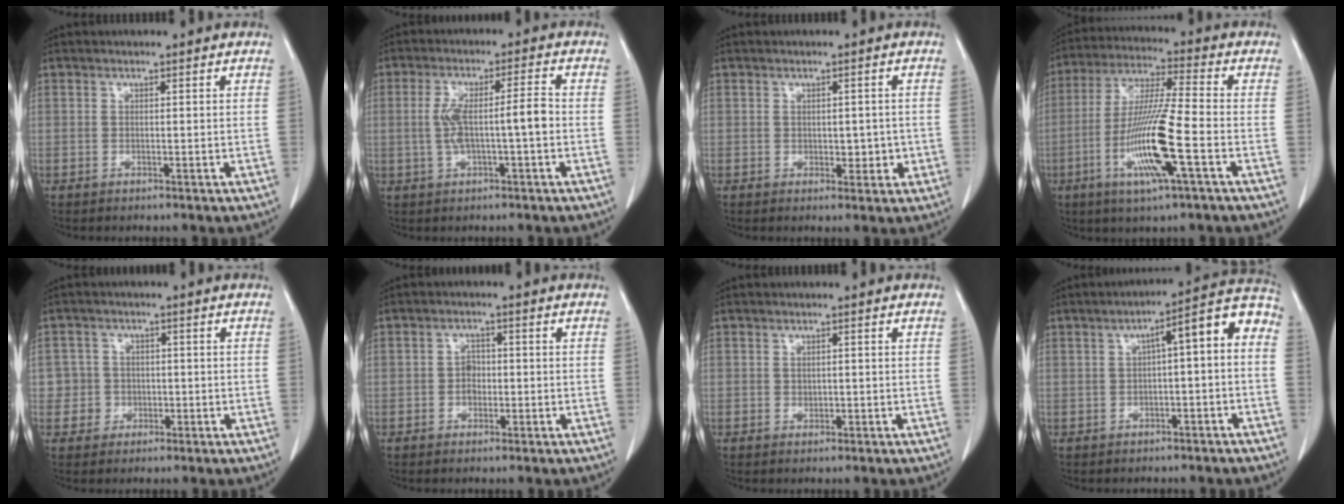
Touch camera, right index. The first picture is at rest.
{"total": 6.6, "force": [-0.7, 0.6, 6.6], "torque": [-0.130, 0.019, -0.010]}
{"total": 2.7, "force": [-0.2, 1.6, 2.1], "torque": [-0.023, 0.001, 0.004]}
{"total": 13.5, "force": [-4.4, 0.0, 12.8], "torque": [-0.258, -0.015, -0.088]}
{"total": 3.2, "force": [-0.6, 3.1, -0.4], "torque": [0.025, 0.013, -0.015]}
{"total": 1.9, "force": [-0.5, 1.5, 1.2], "torque": [-0.013, 0.007, -0.009]}
{"total": 0.0}
{"total": 8.6, "force": [0.3, 1.7, 8.5], "torque": [-0.109, 0.045, -0.004]}